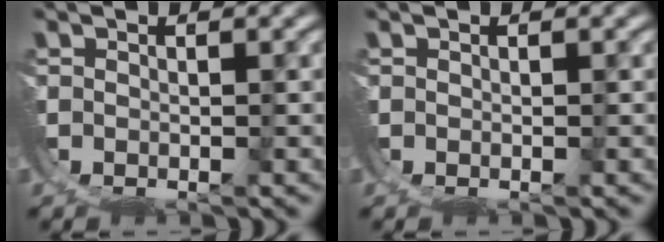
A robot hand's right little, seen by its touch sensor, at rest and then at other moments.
{"total": 0.0}